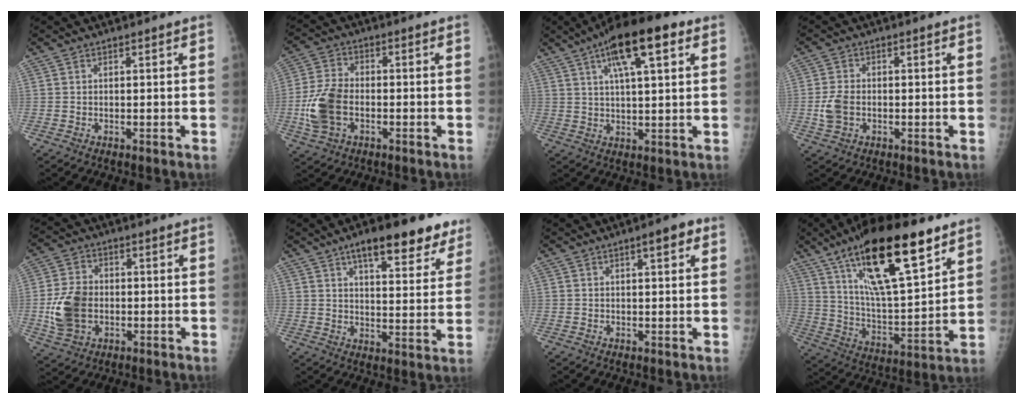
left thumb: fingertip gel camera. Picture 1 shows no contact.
{"total": 9.9, "force": [-2.5, 6.5, 7.0], "torque": [-0.146, 0.012, -0.049]}
{"total": 14.0, "force": [6.6, 4.2, 11.6], "torque": [-0.175, 0.002, 0.102]}
{"total": 4.5, "force": [-1.1, 3.2, 3.0], "torque": [-0.066, 0.007, -0.020]}
{"total": 9.9, "force": [-1.5, 7.3, 6.5], "torque": [-0.119, 0.006, -0.025]}
{"total": 11.3, "force": [7.3, 4.0, 7.6], "torque": [-0.074, -0.029, 0.102]}
{"total": 3.5, "force": [1.5, 1.1, 2.9], "torque": [-0.034, 0.000, 0.017]}
{"total": 24.5, "force": [13.9, 7.2, 18.9], "torque": [-0.302, -0.045, 0.244]}